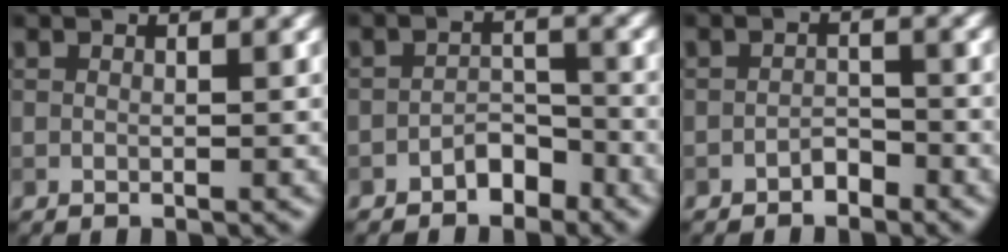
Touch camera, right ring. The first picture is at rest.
{"total": 2.2, "force": [-1.7, 1.2, 0.9], "torque": [-0.008, 0.011, -0.029]}
{"total": 1.5, "force": [-1.2, 0.8, 0.5], "torque": [-0.004, 0.006, -0.021]}